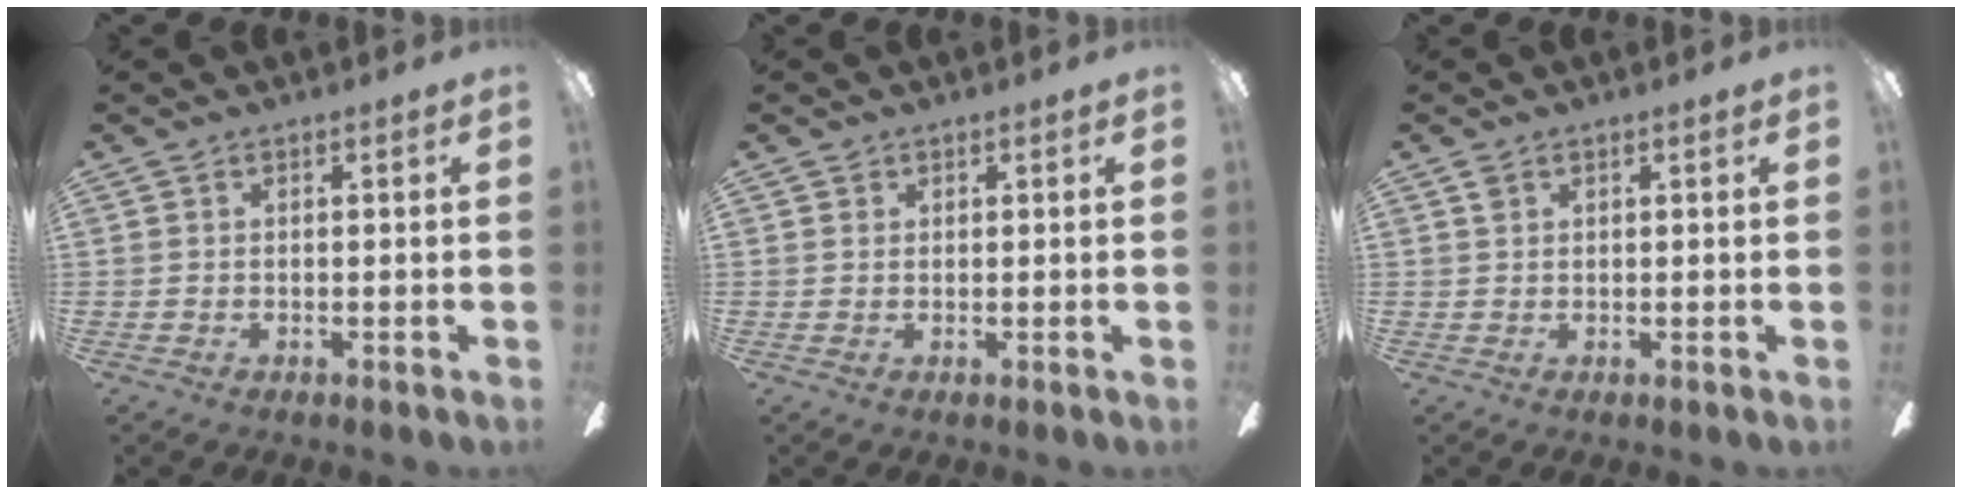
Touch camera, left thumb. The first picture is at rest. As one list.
[{"total": 1.3, "force": [0.7, 1.1, 0.0], "torque": [0.006, 0.001, 0.010]}, {"total": 1.4, "force": [0.9, 1.0, 0.4], "torque": [0.000, -0.002, 0.015]}]